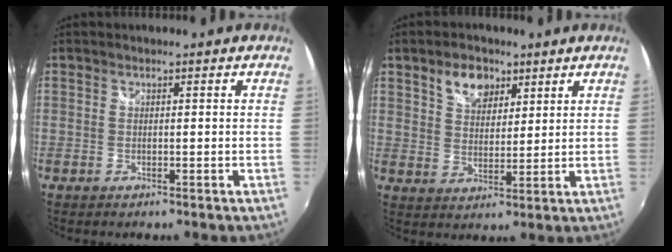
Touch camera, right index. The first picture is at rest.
{"total": 6.9, "force": [4.0, 4.4, 3.4], "torque": [-0.053, 0.012, 0.071]}